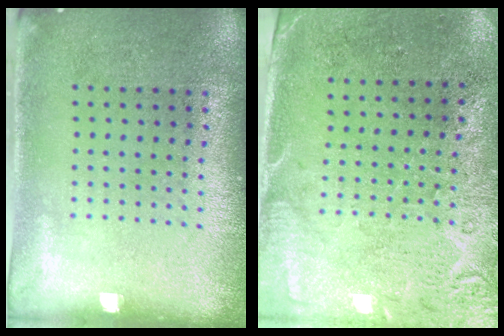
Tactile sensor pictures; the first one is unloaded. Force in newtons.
{"total": 2.8, "press": 2.4, "slide": 1.4}